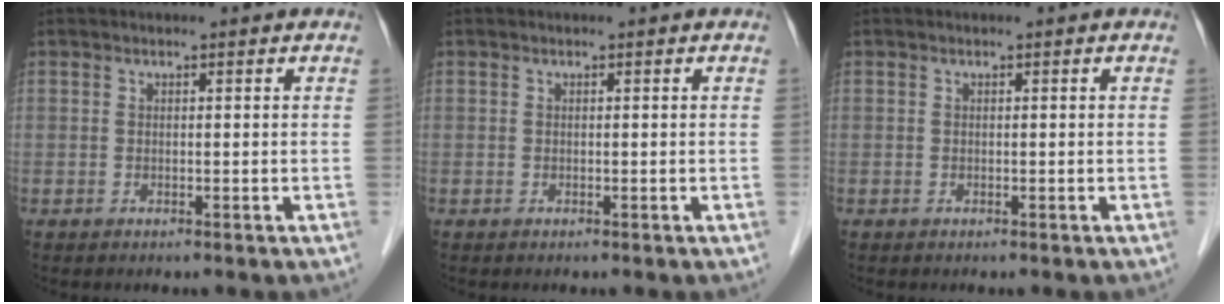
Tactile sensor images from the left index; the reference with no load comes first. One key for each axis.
{"total": 0.0}
{"total": 0.0}